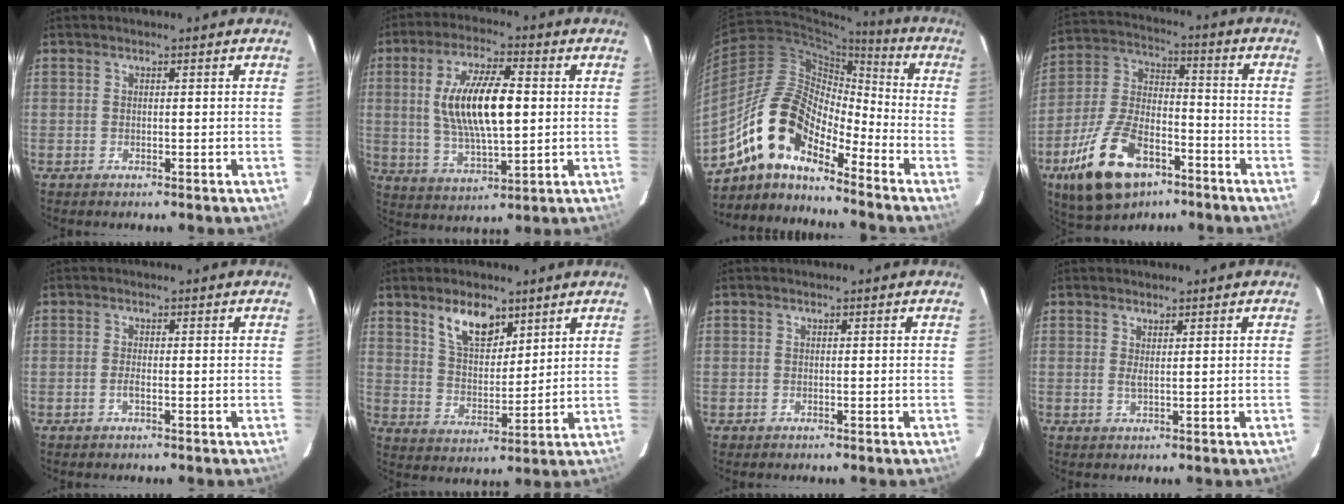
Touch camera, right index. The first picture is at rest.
{"total": 14.5, "force": [1.6, 5.2, 13.4], "torque": [-0.251, 0.003, 0.035]}
{"total": 14.2, "force": [-10.7, 5.2, 7.8], "torque": [-0.133, 0.010, -0.217]}
{"total": 18.9, "force": [-10.3, 9.8, 12.5], "torque": [-0.260, -0.002, -0.177]}
{"total": 1.1, "force": [-0.5, 0.1, 1.0], "torque": [-0.021, 0.001, -0.011]}
{"total": 9.0, "force": [5.7, 4.3, 5.5], "torque": [-0.090, 0.005, 0.110]}
{"total": 0.7, "force": [-0.3, 0.6, -0.1], "torque": [0.002, 0.001, -0.004]}
{"total": 1.3, "force": [0.8, 0.1, 1.0], "torque": [-0.022, -0.001, 0.013]}